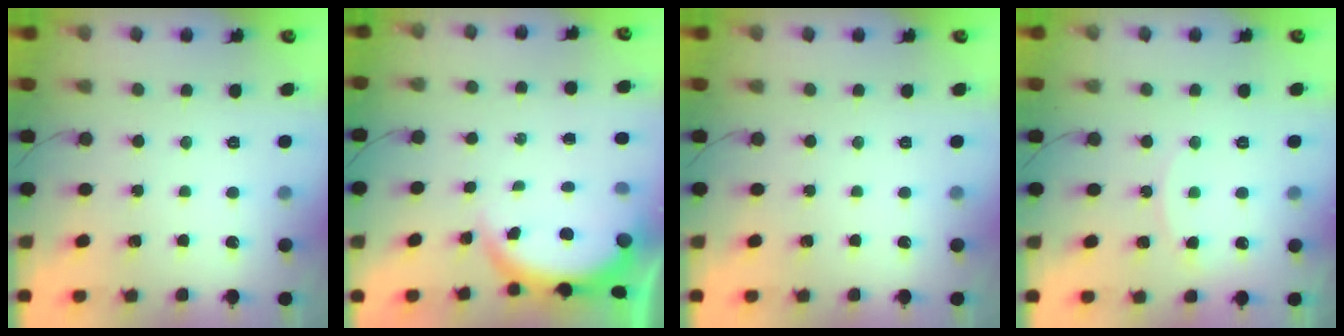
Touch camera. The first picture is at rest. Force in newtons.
{"total": 3.9, "press": 3.8, "slide": 0.2}
{"total": 0.0}
{"total": 5.6, "press": 5.6, "slide": 0.5}